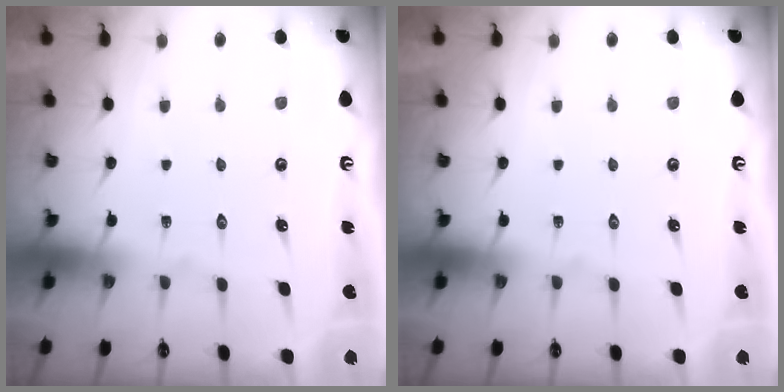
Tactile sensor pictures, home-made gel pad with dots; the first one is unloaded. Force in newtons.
{"total": 0.0}